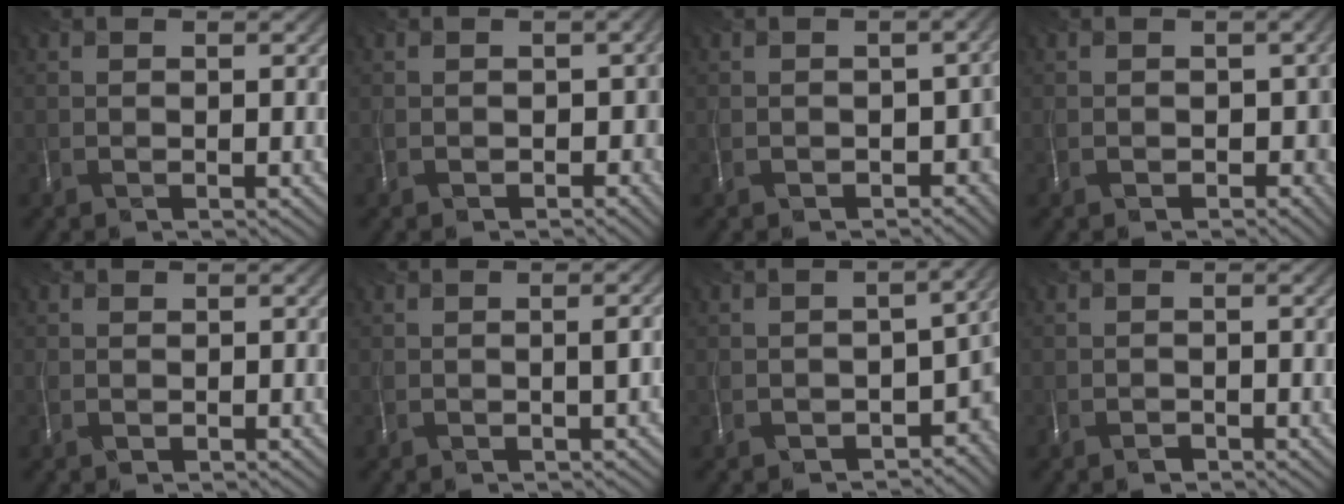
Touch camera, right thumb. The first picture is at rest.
{"total": 3.6, "force": [-1.7, 2.6, 1.8], "torque": [-0.026, -0.015, -0.024]}
{"total": 5.7, "force": [-2.8, 3.7, 3.3], "torque": [-0.045, -0.027, -0.042]}
{"total": 3.9, "force": [-1.6, 2.8, 2.1], "torque": [-0.032, -0.014, -0.023]}
{"total": 0.6, "force": [0.1, 0.3, -0.5], "torque": [0.005, -0.003, 0.007]}
{"total": 2.0, "force": [-0.5, 0.5, 1.9], "torque": [-0.022, 0.008, -0.006]}
{"total": 8.1, "force": [-3.4, 4.5, 5.8], "torque": [-0.088, -0.038, -0.043]}
{"total": 0.9, "force": [-0.9, 0.2, -0.2], "torque": [0.006, -0.006, -0.013]}